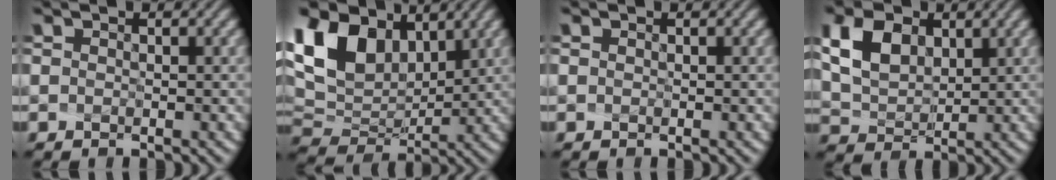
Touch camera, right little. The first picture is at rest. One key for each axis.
{"total": 9.7, "fx": 4.4, "fy": 6.0, "fz": 6.2, "tx": -0.147, "ty": 0.015, "tz": 0.088}
{"total": 0.0}
{"total": 4.2, "fx": 1.9, "fy": 2.9, "fz": 2.4, "tx": -0.065, "ty": -0.001, "tz": 0.047}